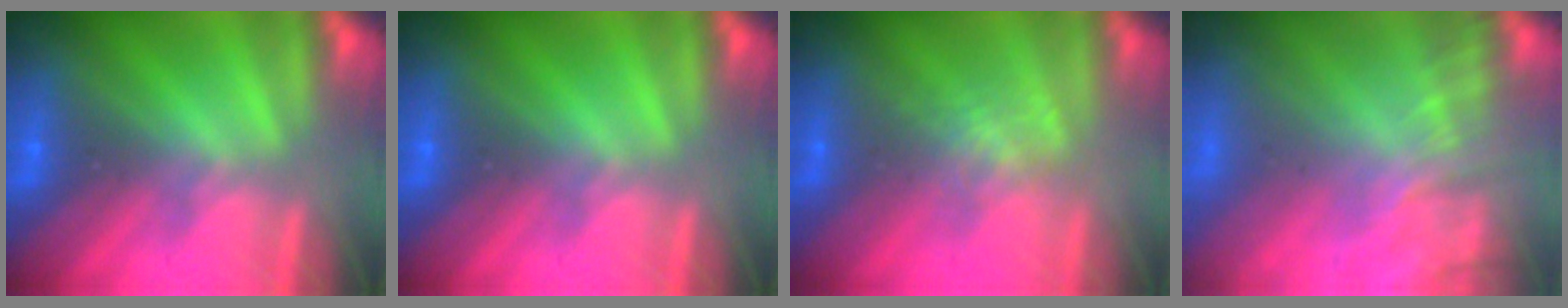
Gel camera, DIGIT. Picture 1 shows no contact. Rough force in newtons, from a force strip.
{"total": 0.0}
{"total": 2.0}
{"total": 7.3}